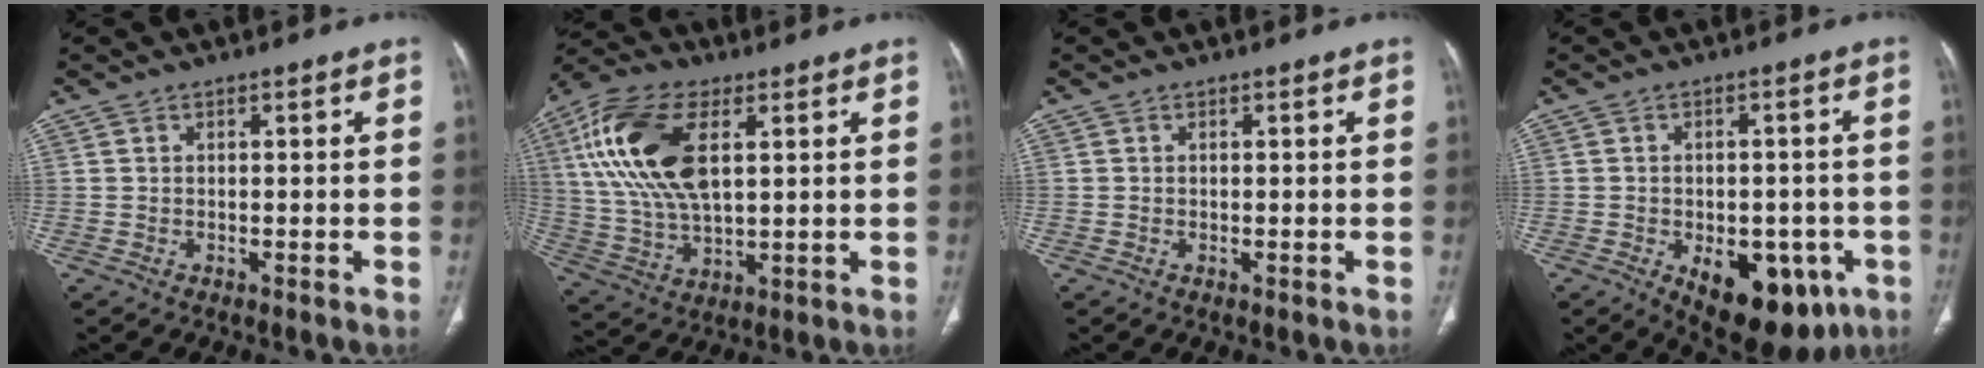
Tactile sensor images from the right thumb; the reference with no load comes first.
{"total": 19.0, "force": [5.4, 9.6, 15.5], "torque": [-0.316, 0.000, 0.102]}
{"total": 0.0}
{"total": 15.4, "force": [-6.3, 8.8, 11.0], "torque": [-0.127, 0.010, -0.070]}